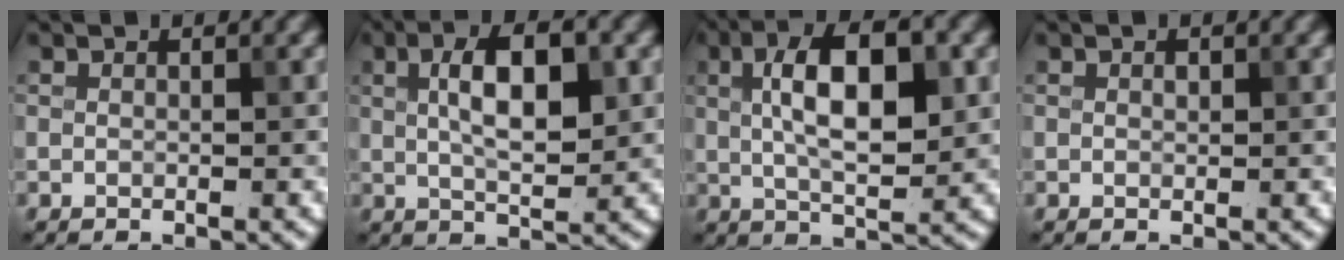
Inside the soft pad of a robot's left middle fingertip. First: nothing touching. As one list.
[{"total": 6.4, "force": [1.2, 2.3, 5.9], "torque": [-0.103, 0.010, 0.020]}, {"total": 8.3, "force": [1.3, 3.2, 7.6], "torque": [-0.129, 0.010, 0.020]}, {"total": 0.6, "force": [0.1, 0.4, 0.5], "torque": [-0.015, 0.002, 0.001]}]